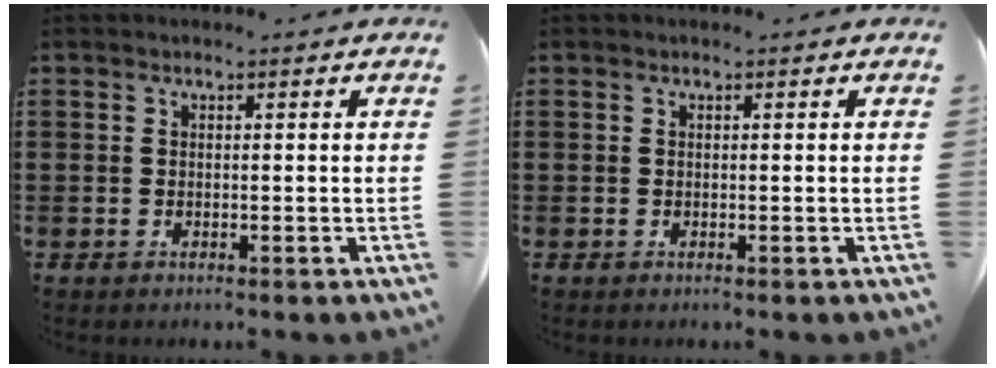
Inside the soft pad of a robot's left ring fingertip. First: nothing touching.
{"total": 0.0}